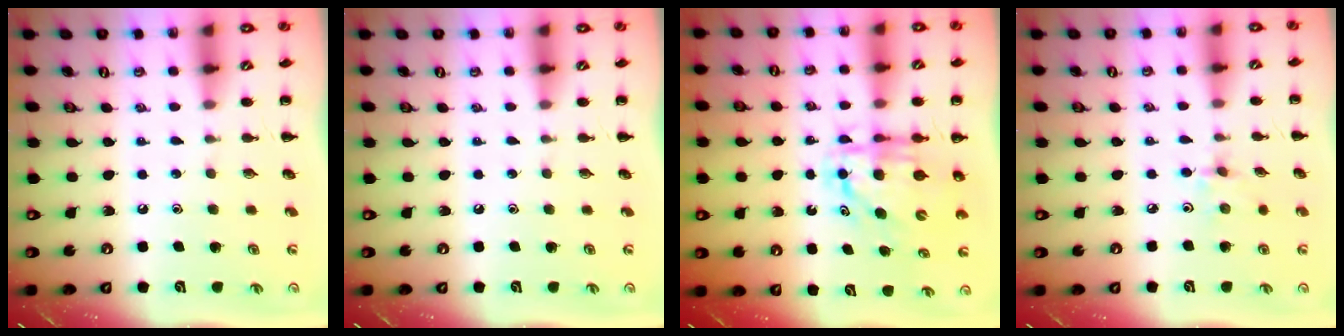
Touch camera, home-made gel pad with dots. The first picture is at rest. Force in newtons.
{"total": 0.0}
{"total": 6.9, "press": 6.8, "slide": 1.3}
{"total": 2.8, "press": 2.6, "slide": 0.9}